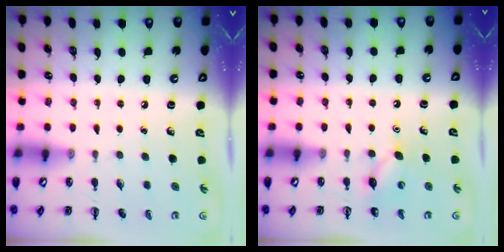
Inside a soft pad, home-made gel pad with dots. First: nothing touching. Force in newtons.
{"total": 6.3, "press": 6.1, "slide": 1.8}